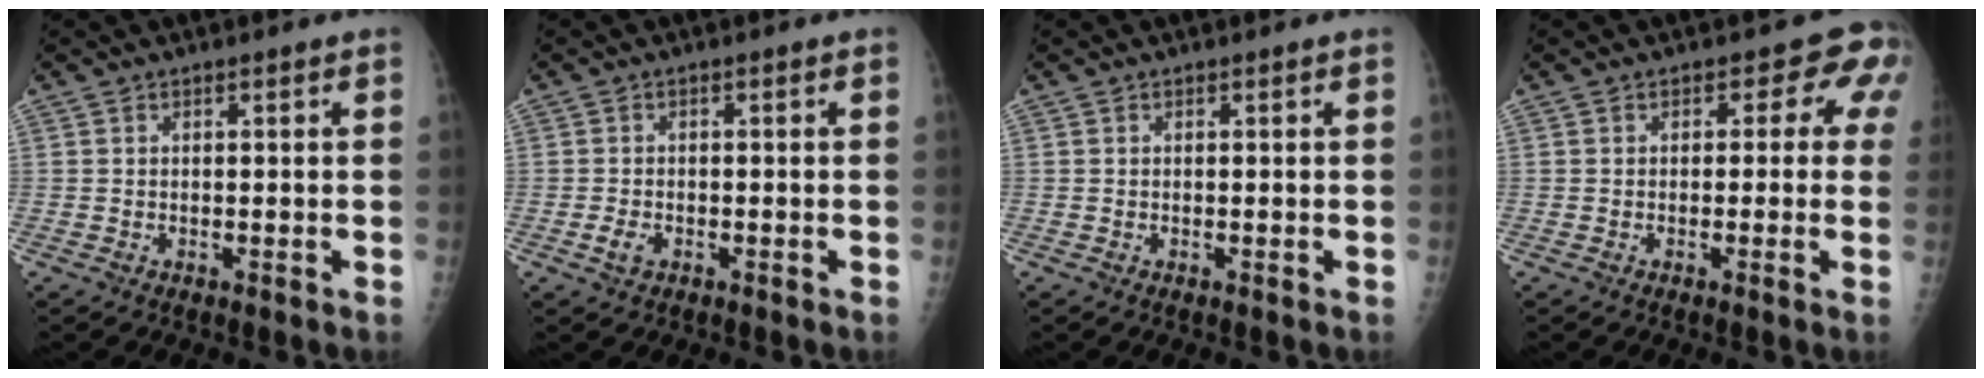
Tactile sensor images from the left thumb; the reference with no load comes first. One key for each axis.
{"total": 2.1, "fx": -0.9, "fy": 1.4, "fz": 1.3, "tx": -0.026, "ty": 0.001, "tz": -0.017}
{"total": 0.0}
{"total": 4.6, "fx": 1.3, "fy": 3.3, "fz": 3.0, "tx": 0.013, "ty": 0.006, "tz": -0.004}